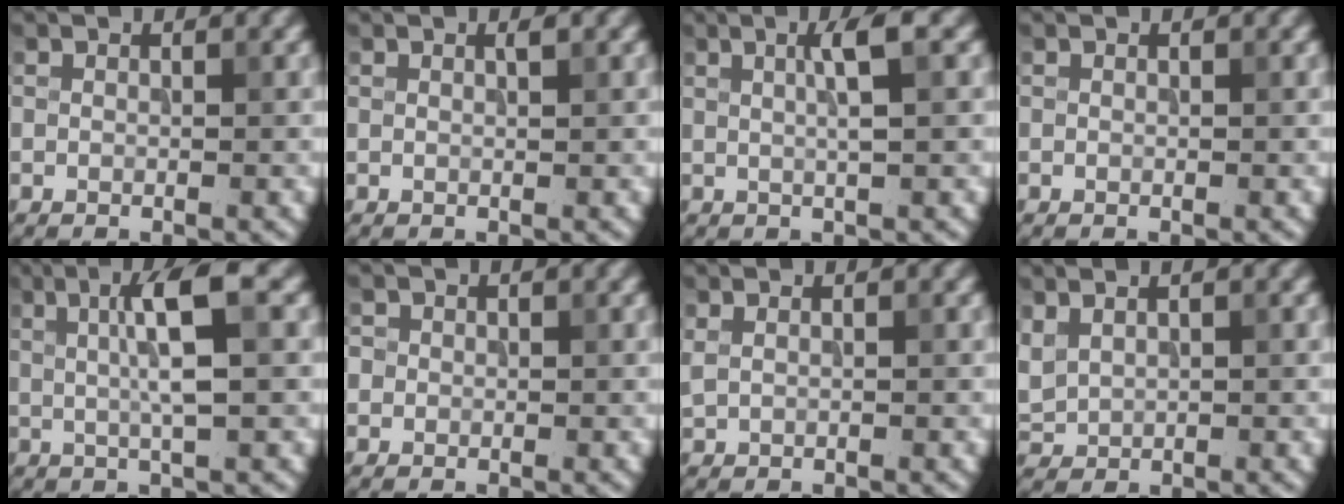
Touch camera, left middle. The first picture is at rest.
{"total": 0.5, "force": [0.3, 0.0, 0.4], "torque": [-0.007, 0.001, 0.005]}
{"total": 3.0, "force": [0.8, 0.5, 2.9], "torque": [-0.040, 0.008, 0.010]}
{"total": 0.0}
{"total": 5.1, "force": [1.1, 0.7, 4.9], "torque": [-0.084, 0.007, 0.019]}
{"total": 1.0, "force": [0.2, 1.0, 0.2], "torque": [0.003, 0.000, -0.004]}
{"total": 0.8, "force": [0.5, 0.3, 0.6], "torque": [-0.012, 0.002, 0.013]}
{"total": 1.8, "force": [1.0, 1.1, 1.0], "torque": [-0.029, 0.006, 0.029]}